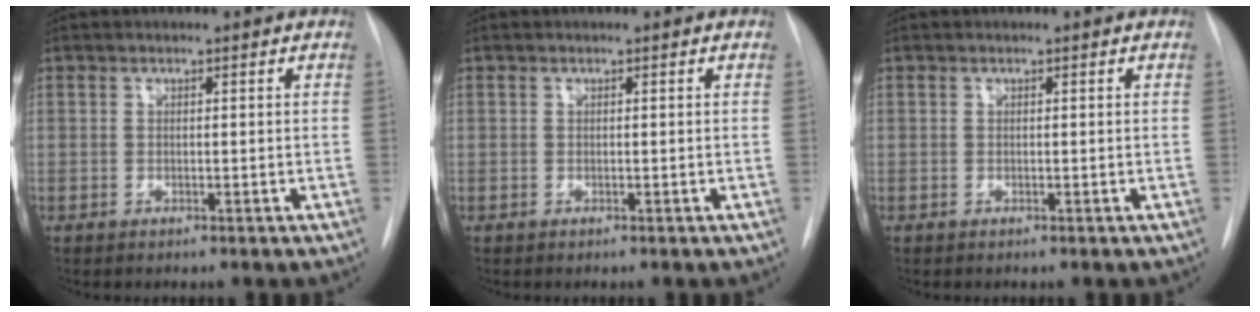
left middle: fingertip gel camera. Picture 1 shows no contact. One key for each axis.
{"total": 0.0}
{"total": 0.0}